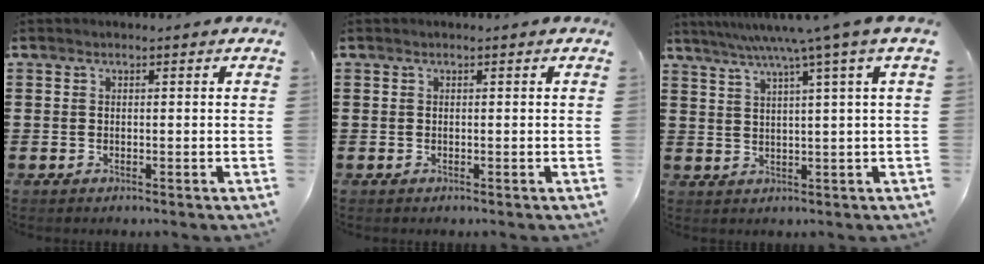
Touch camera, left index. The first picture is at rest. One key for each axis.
{"total": 0.0}
{"total": 5.8, "fx": 3.5, "fy": -1.2, "fz": 4.5, "tx": -0.097, "ty": -0.014, "tz": 0.053}